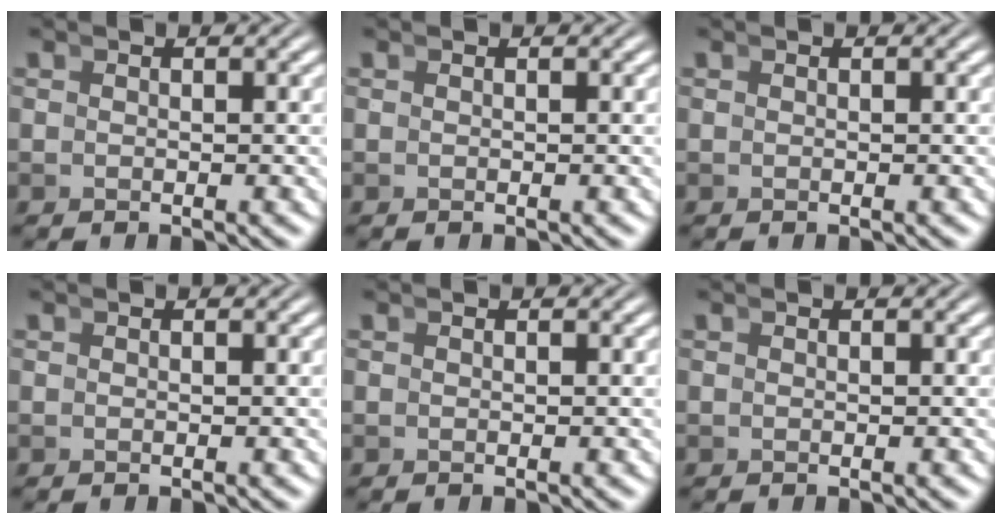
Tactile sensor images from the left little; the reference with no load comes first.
{"total": 0.0}
{"total": 0.0}
{"total": 0.0}
{"total": 0.0}
{"total": 0.0}